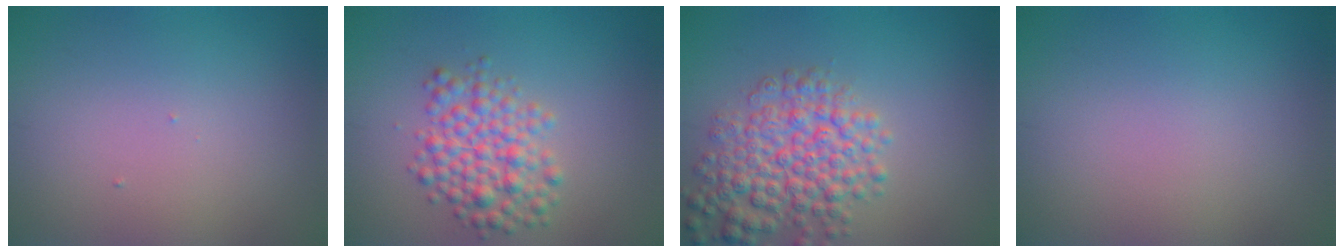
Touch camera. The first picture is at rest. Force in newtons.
{"total": 4.4, "press": 4.3, "slide": 0.2}
{"total": 6.0, "press": 6.0, "slide": 0.2}
{"total": 0.0}